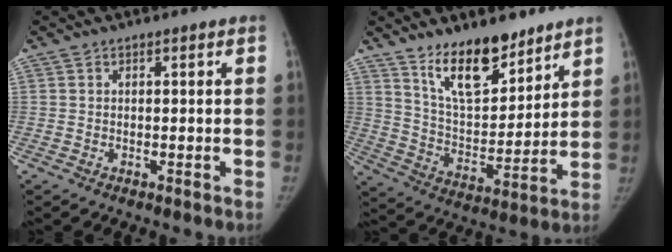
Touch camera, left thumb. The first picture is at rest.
{"total": 14.4, "force": [10.5, 5.9, 7.9], "torque": [-0.093, -0.081, 0.191]}